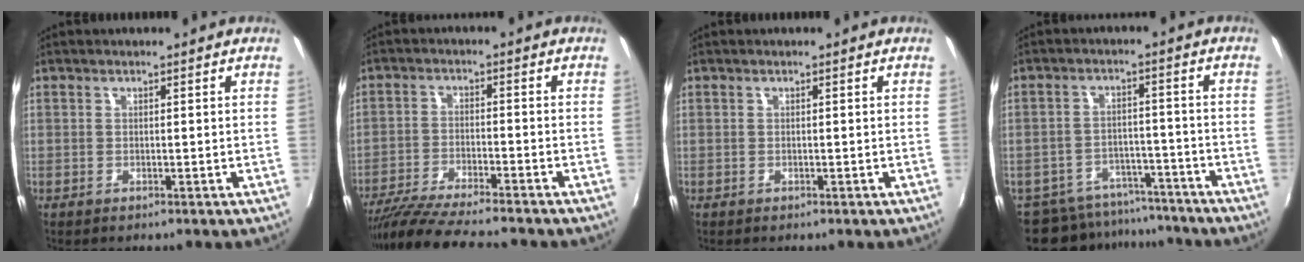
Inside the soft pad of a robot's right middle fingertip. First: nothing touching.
{"total": 13.0, "force": [-11.6, 0.7, 5.9], "torque": [-0.128, -0.027, -0.198]}
{"total": 0.0}
{"total": 16.7, "force": [-14.3, 7.1, 4.9], "torque": [-0.124, 0.017, -0.195]}